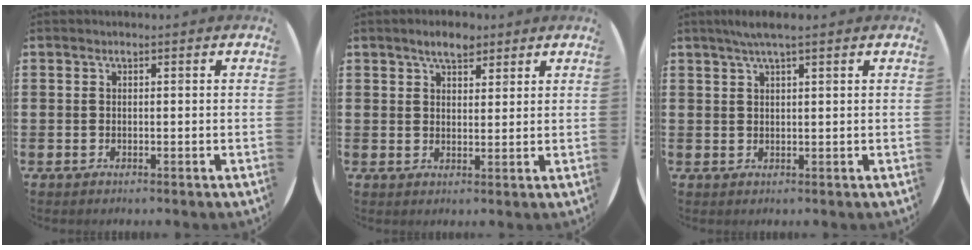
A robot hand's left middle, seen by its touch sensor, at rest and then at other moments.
{"total": 3.6, "force": [2.8, 1.6, 1.6], "torque": [-0.019, 0.000, 0.048]}
{"total": 2.6, "force": [1.9, 0.0, 1.8], "torque": [-0.036, 0.006, 0.033]}